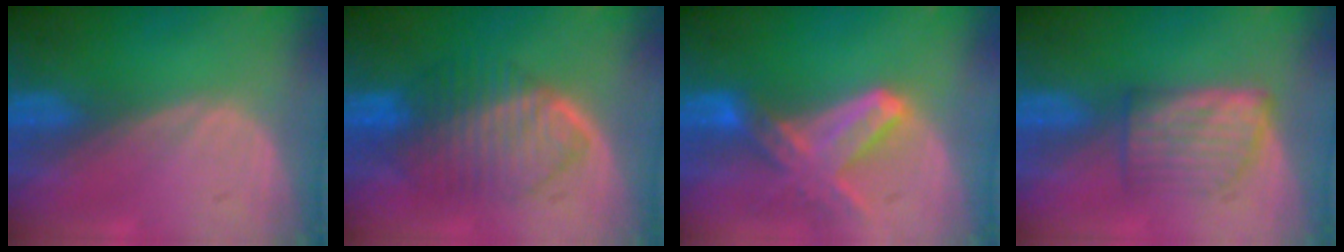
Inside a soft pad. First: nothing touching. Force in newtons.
{"total": 7.5, "press": 7.5, "slide": 0.4}
{"total": 7.7, "press": 6.9, "slide": 3.6}
{"total": 5.6, "press": 5.3, "slide": 1.9}